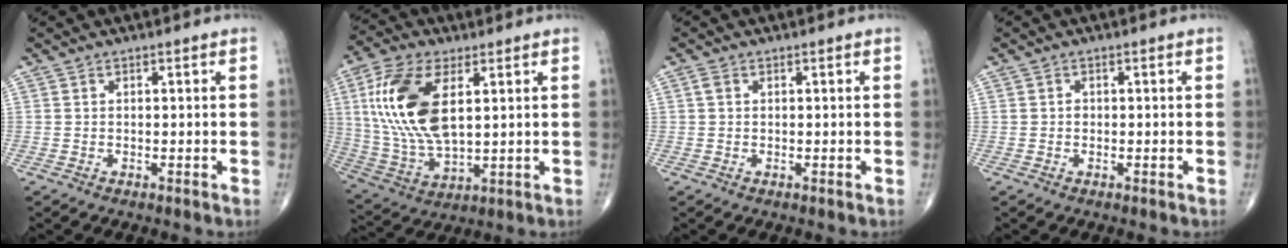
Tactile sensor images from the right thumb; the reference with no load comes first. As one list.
[{"total": 17.7, "force": [4.5, 8.6, 14.8], "torque": [-0.308, -0.011, 0.090]}, {"total": 1.1, "force": [0.3, 0.8, 0.7], "torque": [-0.015, 0.005, 0.005]}, {"total": 0.7, "force": [-0.1, 0.6, 0.3], "torque": [-0.003, 0.002, -0.002]}]